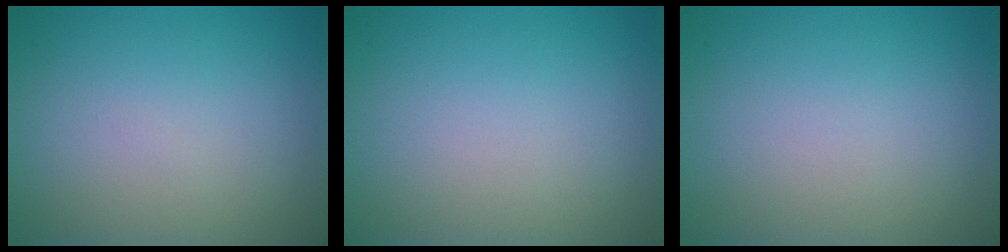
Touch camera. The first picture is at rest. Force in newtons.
{"total": 0.0}
{"total": 0.0}